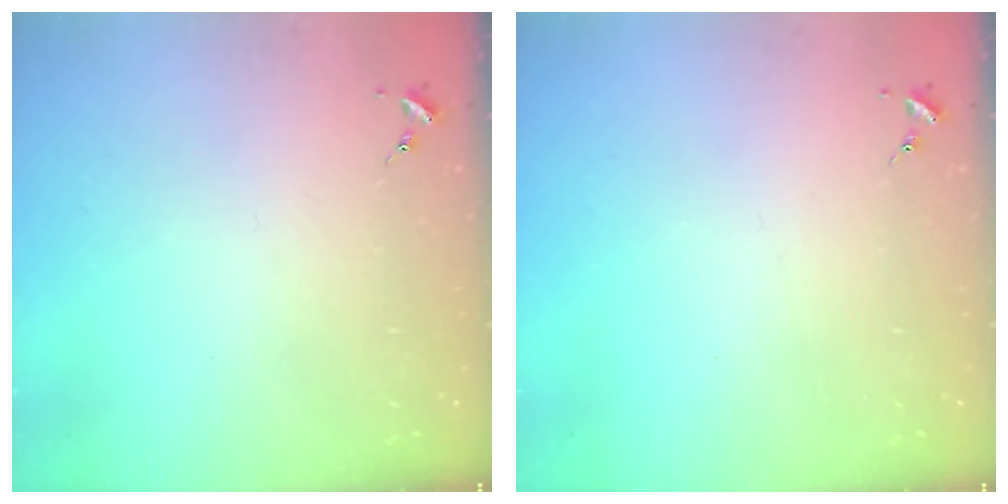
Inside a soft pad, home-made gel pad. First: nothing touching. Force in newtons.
{"total": 0.0}